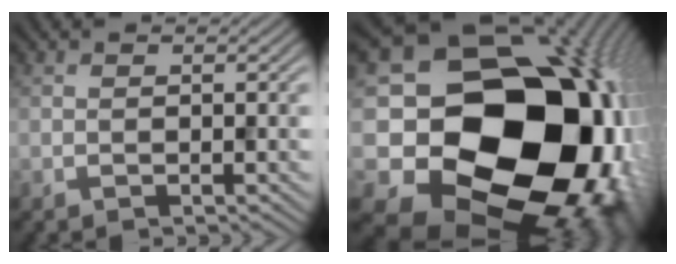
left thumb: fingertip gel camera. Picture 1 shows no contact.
{"total": 24.1, "force": [-3.3, 19.8, 13.4], "torque": [-0.257, -0.041, -0.069]}